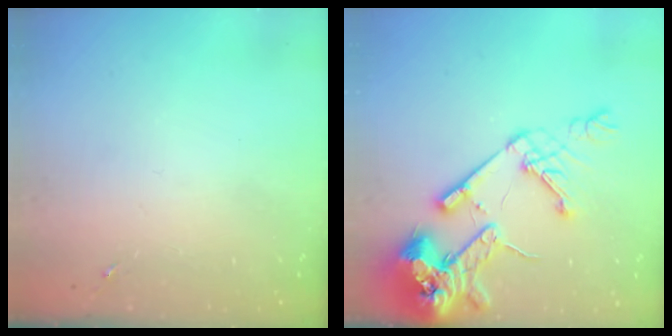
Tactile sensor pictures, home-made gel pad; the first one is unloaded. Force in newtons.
{"total": 18.4, "press": 18.2, "slide": 2.5}